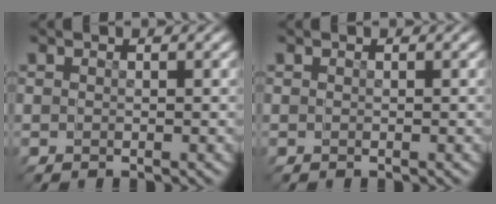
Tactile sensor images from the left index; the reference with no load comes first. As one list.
[{"total": 0.0}]